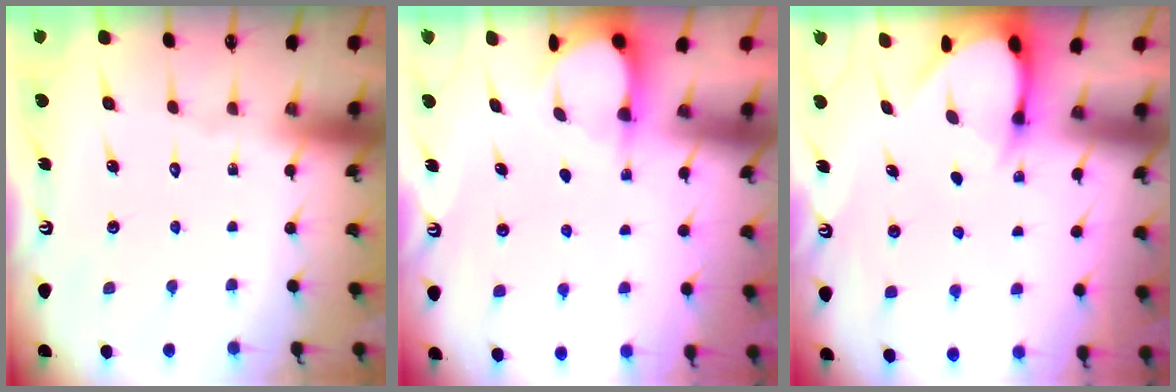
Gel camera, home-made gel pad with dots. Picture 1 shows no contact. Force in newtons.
{"total": 4.8, "press": 4.8, "slide": 0.2}
{"total": 3.6, "press": 3.6, "slide": 0.2}